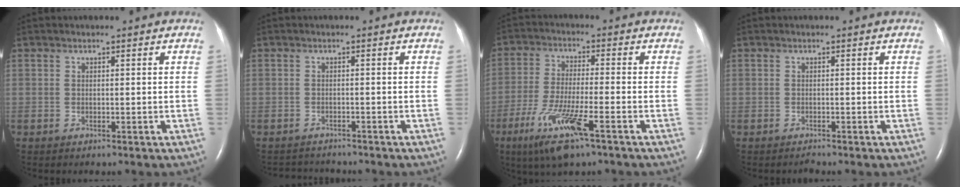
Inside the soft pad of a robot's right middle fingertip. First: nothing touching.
{"total": 3.3, "force": [-3.3, 0.4, -0.2], "torque": [0.002, -0.009, -0.048]}
{"total": 10.4, "force": [-5.7, 1.0, 8.7], "torque": [-0.182, -0.028, -0.103]}
{"total": 0.7, "force": [-0.6, -0.1, 0.1], "torque": [-0.003, -0.003, -0.009]}